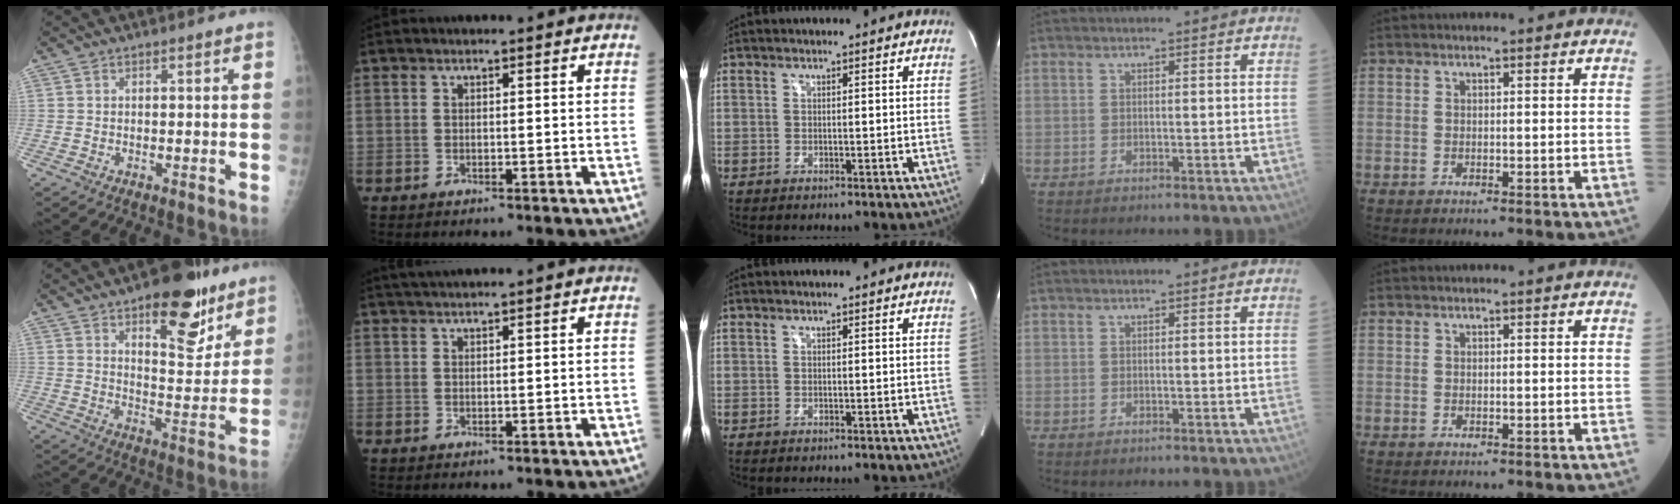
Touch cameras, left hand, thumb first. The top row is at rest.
{"thumb": {"total": 16.0, "force": [9.7, 6.9, 10.6], "torque": [-0.092, -0.059, 0.141]}, "index": {"total": 2.6, "force": [2.2, -0.6, 1.1], "torque": [-0.014, 0.017, 0.044]}}